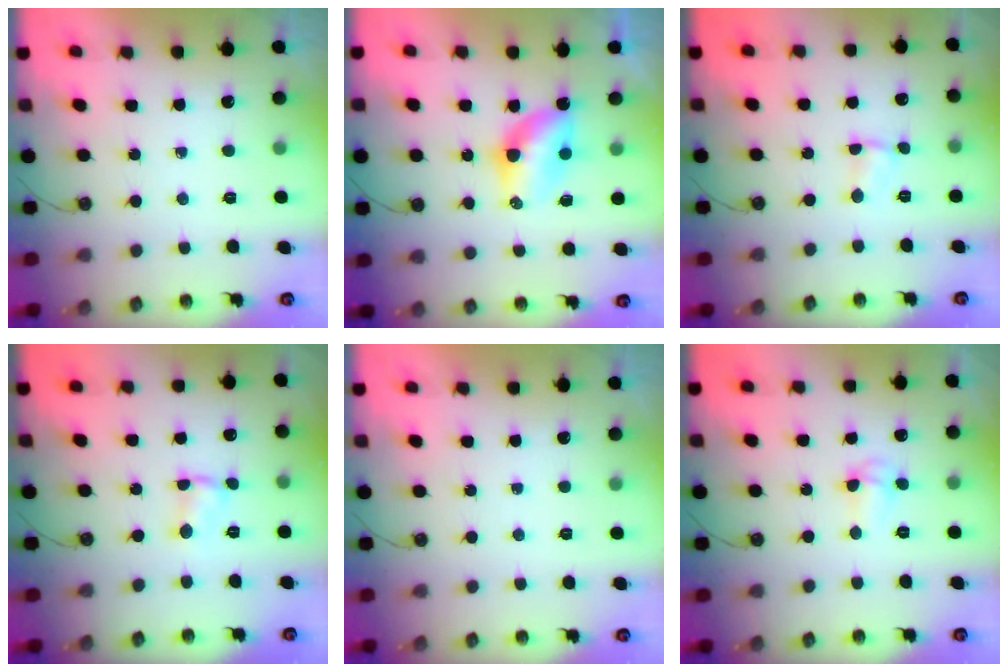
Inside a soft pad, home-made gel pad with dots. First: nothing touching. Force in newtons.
{"total": 7.6, "press": 7.6, "slide": 0.5}
{"total": 1.7, "press": 1.7, "slide": 0.2}
{"total": 2.2, "press": 2.1, "slide": 0.3}
{"total": 0.0}
{"total": 3.5, "press": 3.3, "slide": 1.1}